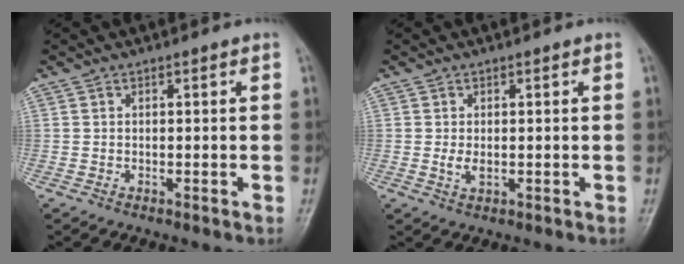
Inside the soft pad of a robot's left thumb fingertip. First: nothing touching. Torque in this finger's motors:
{"motor_torque": [0.03, 0.04, 0.36, -0.06, 0.07]}